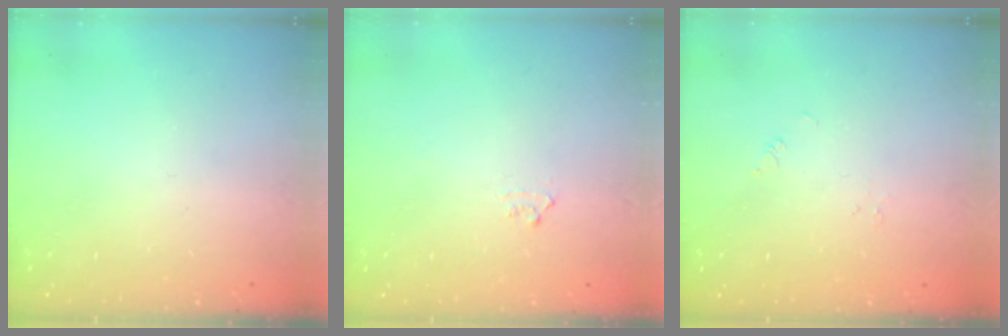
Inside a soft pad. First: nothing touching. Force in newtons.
{"total": 4.6, "press": 4.5, "slide": 0.5}
{"total": 0.0}